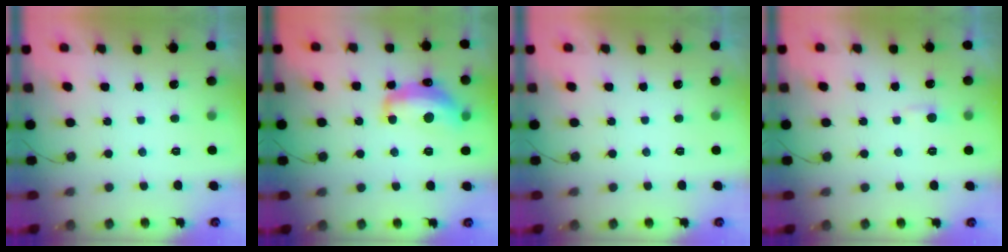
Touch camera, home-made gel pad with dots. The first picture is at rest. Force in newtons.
{"total": 14.1, "press": 14.1, "slide": 0.9}
{"total": 0.0}
{"total": 3.4, "press": 3.3, "slide": 0.5}